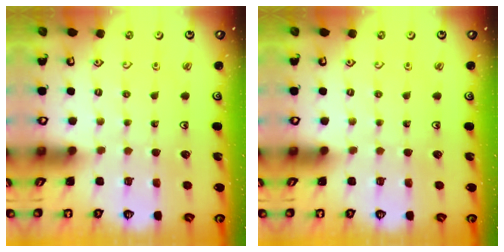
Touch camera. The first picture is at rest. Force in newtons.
{"total": 0.0}